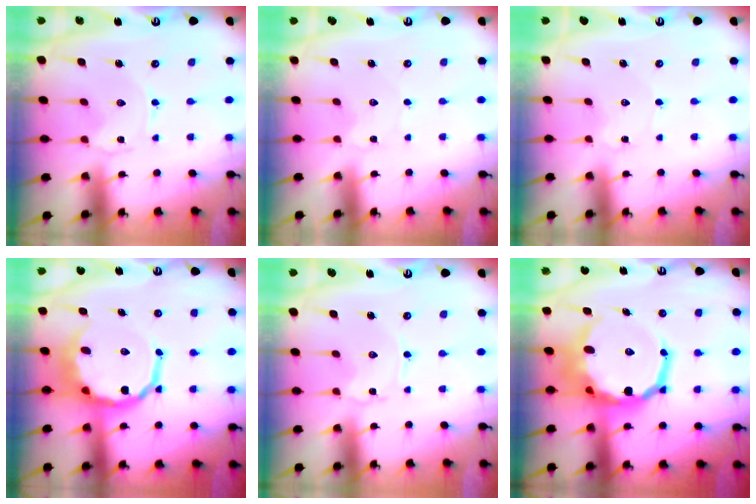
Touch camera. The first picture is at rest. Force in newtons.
{"total": 0.9, "press": 0.9, "slide": 0.1}
{"total": 0.7, "press": 0.7, "slide": 0.1}
{"total": 11.4, "press": 10.9, "slide": 3.1}
{"total": 0.7, "press": 0.7, "slide": 0.1}
{"total": 16.7, "press": 16.3, "slide": 3.7}